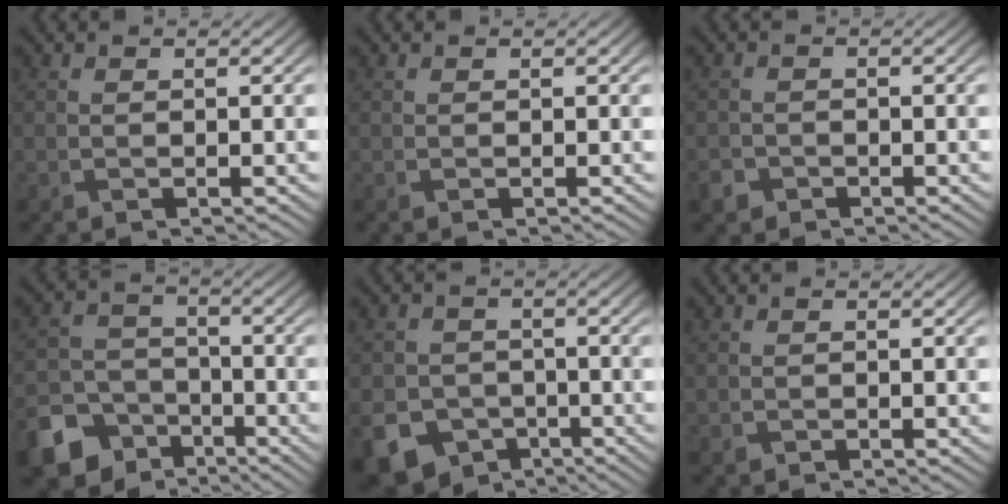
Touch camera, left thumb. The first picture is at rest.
{"total": 0.0}
{"total": 1.8, "force": [-1.2, 1.3, 0.5], "torque": [-0.011, -0.003, -0.029]}
{"total": 10.9, "force": [-6.7, 7.7, 3.9], "torque": [-0.108, -0.035, -0.123]}
{"total": 10.9, "force": [-5.5, 8.8, 3.4], "torque": [-0.081, -0.052, -0.107]}
{"total": 0.7, "force": [-0.4, 0.6, 0.1], "torque": [0.000, -0.005, -0.007]}